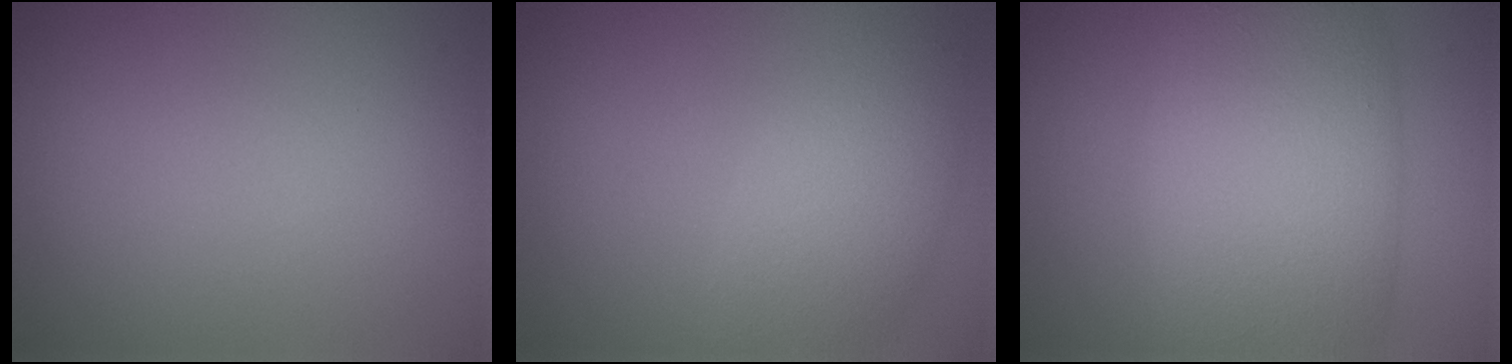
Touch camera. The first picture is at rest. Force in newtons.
{"total": 4.7, "press": 4.7, "slide": 0.5}
{"total": 11.2, "press": 11.2, "slide": 0.6}